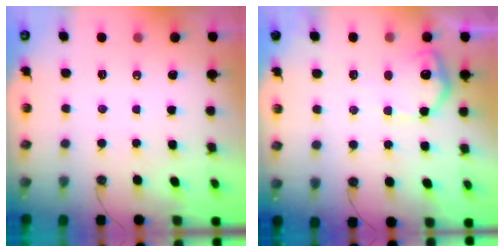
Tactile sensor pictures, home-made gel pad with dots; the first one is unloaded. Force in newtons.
{"total": 10.7, "press": 10.7, "slide": 0.5}